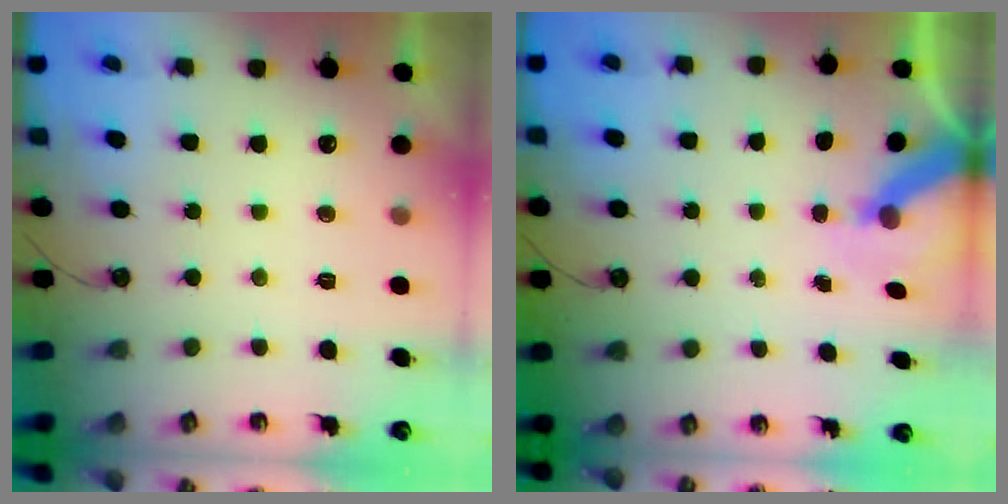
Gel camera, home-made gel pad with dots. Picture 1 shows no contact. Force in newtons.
{"total": 6.7, "press": 6.7, "slide": 0.5}